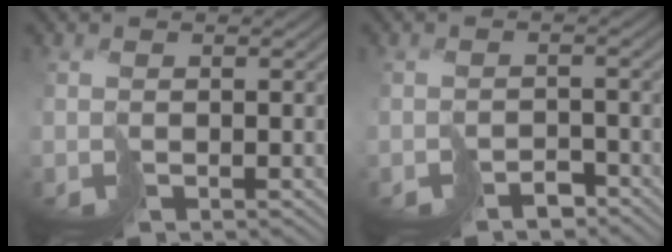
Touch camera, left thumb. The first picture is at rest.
{"total": 2.3, "force": [-1.9, 1.0, 1.0], "torque": [-0.014, 0.003, -0.036]}